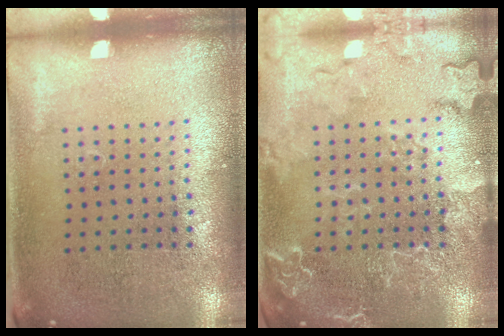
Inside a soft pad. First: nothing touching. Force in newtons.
{"total": 3.4, "press": 3.4, "slide": 0.5}